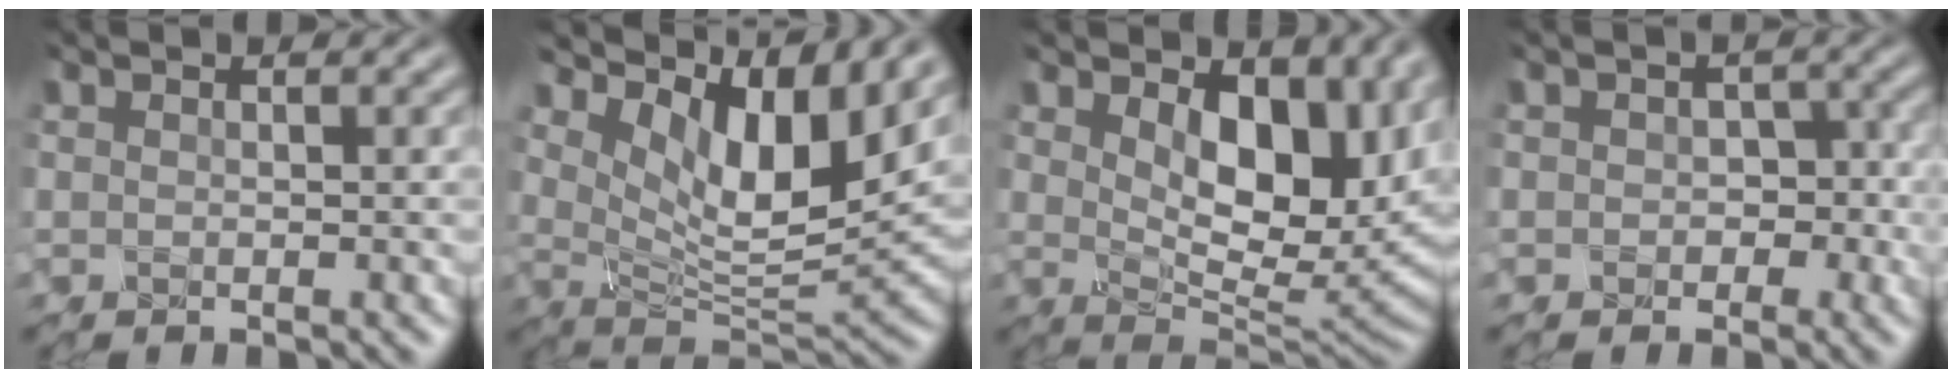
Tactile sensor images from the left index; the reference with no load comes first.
{"total": 12.5, "force": [4.7, 5.8, 10.0], "torque": [-0.191, 0.017, 0.082]}
{"total": 12.4, "force": [3.8, 6.6, 9.8], "torque": [-0.154, 0.001, 0.063]}
{"total": 3.2, "force": [-1.3, 2.6, 1.5], "torque": [-0.043, 0.000, -0.008]}